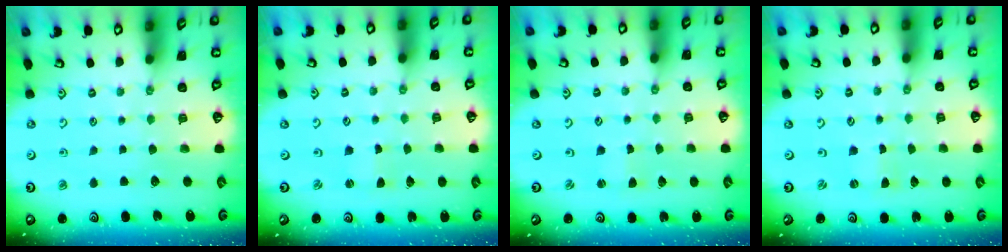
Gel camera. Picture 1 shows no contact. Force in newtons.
{"total": 0.6, "press": 0.6, "slide": 0.0}
{"total": 1.4, "press": 1.4, "slide": 0.3}
{"total": 0.0}